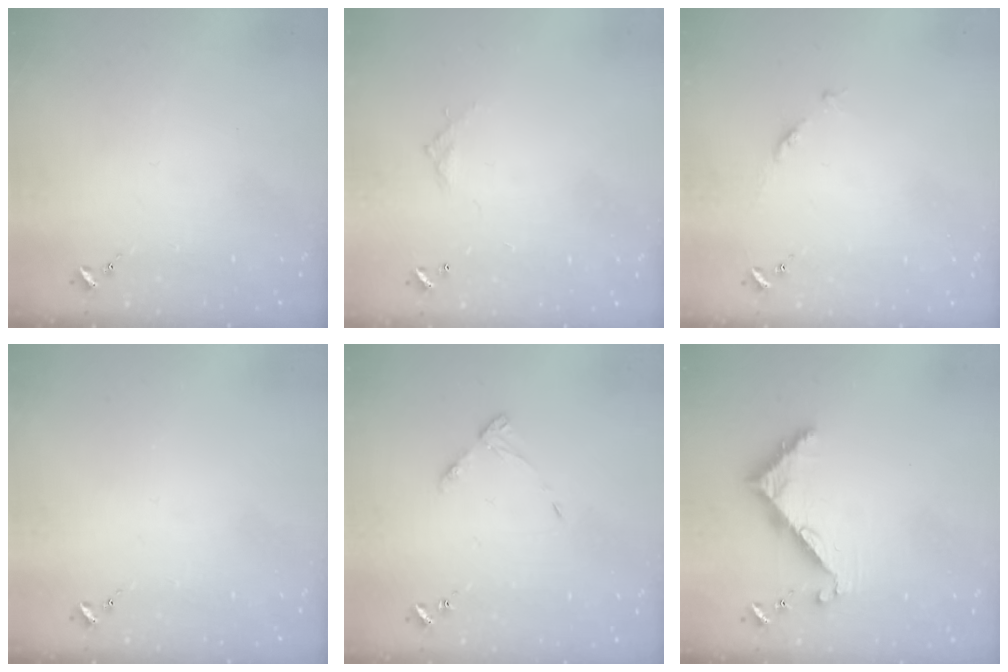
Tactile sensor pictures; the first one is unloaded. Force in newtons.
{"total": 4.9, "press": 4.9, "slide": 0.3}
{"total": 3.8, "press": 3.8, "slide": 0.5}
{"total": 0.0}
{"total": 4.4, "press": 4.4, "slide": 0.5}
{"total": 6.9, "press": 6.9, "slide": 0.5}